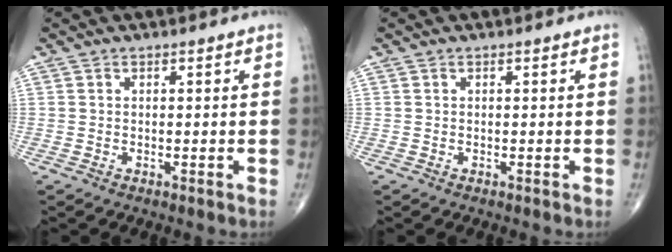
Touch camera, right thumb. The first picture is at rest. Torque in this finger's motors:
{"motor_torque": [-0.02, 0.01, 0.00, 0.00, -0.01]}